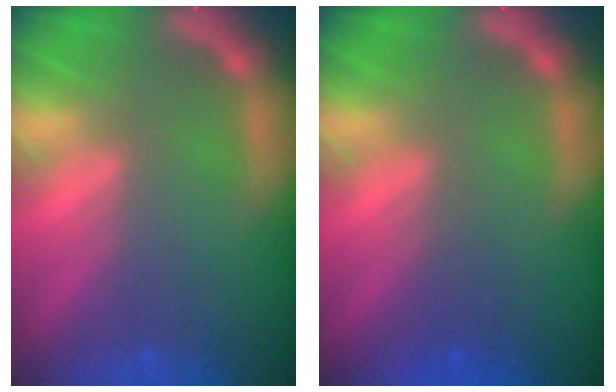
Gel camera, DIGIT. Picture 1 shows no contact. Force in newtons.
{"total": 1.5}